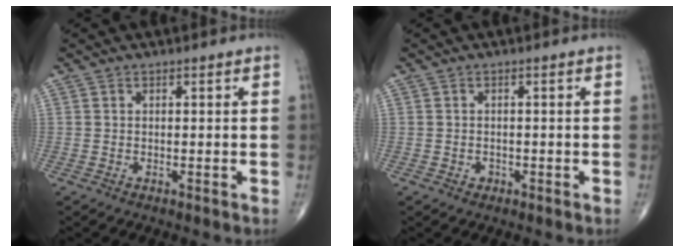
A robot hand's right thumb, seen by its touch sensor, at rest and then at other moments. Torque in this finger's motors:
{"motor_torque": [-0.21, 0.05, 0.01, 0.09, 0.01]}